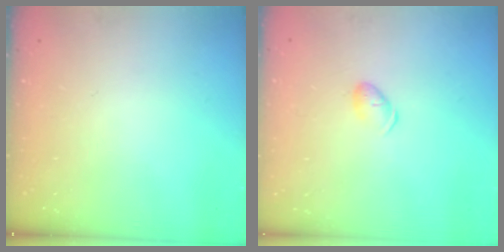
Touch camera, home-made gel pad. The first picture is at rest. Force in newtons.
{"total": 6.2, "press": 6.2, "slide": 0.9}